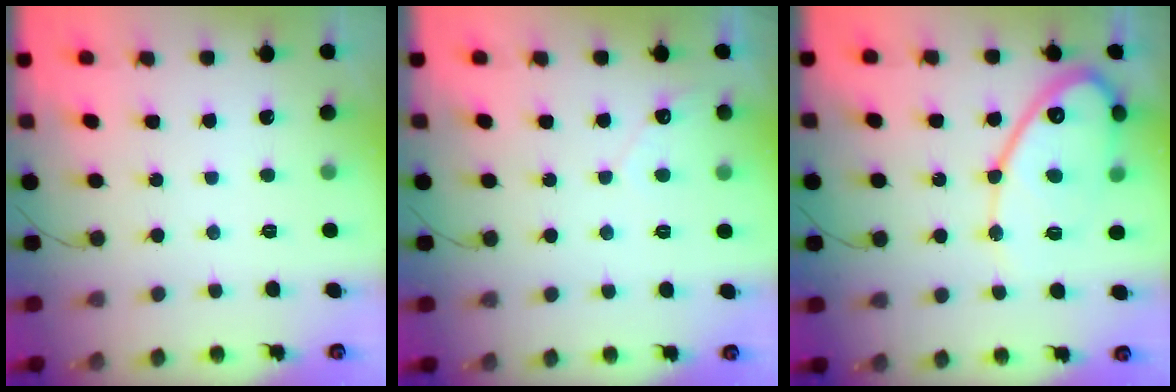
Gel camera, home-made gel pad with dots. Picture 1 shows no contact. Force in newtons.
{"total": 2.8, "press": 2.8, "slide": 0.2}
{"total": 14.4, "press": 14.4, "slide": 1.1}